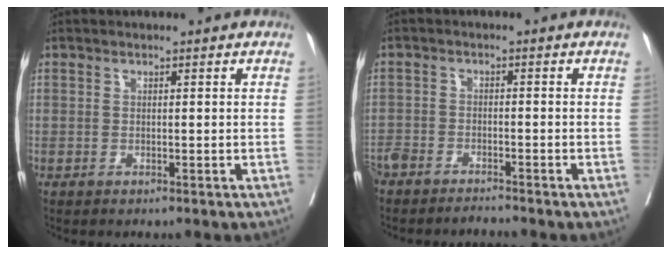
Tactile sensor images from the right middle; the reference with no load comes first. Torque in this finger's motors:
{"motor_torque": [0.15, -0.14, 0.13, 0.06]}